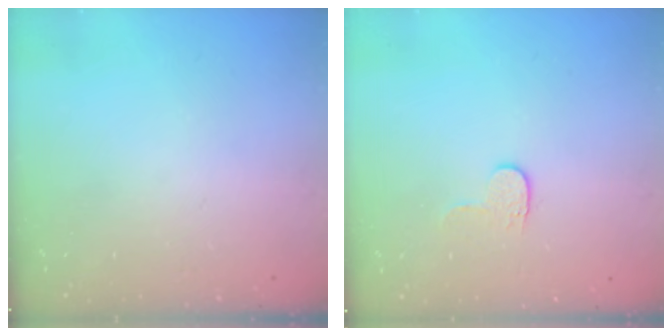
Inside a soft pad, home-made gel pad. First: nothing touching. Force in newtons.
{"total": 4.0, "press": 4.0, "slide": 0.5}